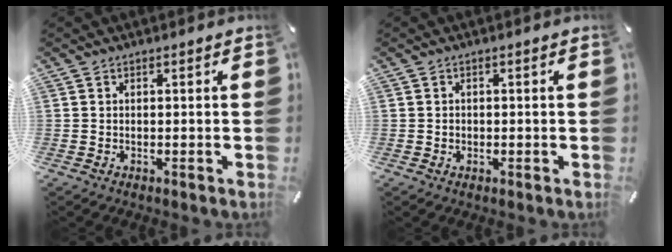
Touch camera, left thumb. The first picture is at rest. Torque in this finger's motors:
{"motor_torque": [0.12, -0.01, -0.01, 0.08, 0.07]}